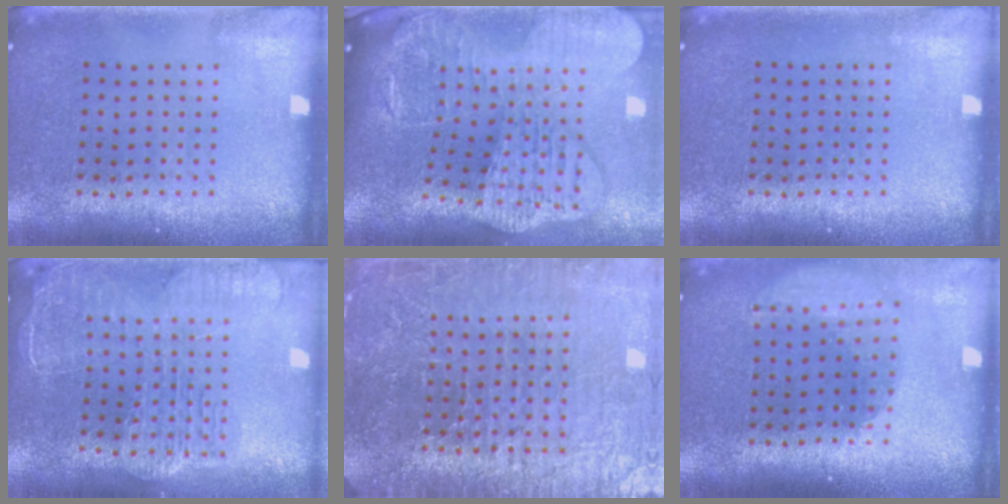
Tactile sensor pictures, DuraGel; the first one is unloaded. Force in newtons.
{"total": 4.1, "press": 3.1, "slide": 2.6}
{"total": 0.0}
{"total": 2.3, "press": 2.0, "slide": 1.1}
{"total": 6.0, "press": 5.3, "slide": 2.8}
{"total": 1.7, "press": 1.3, "slide": 1.1}